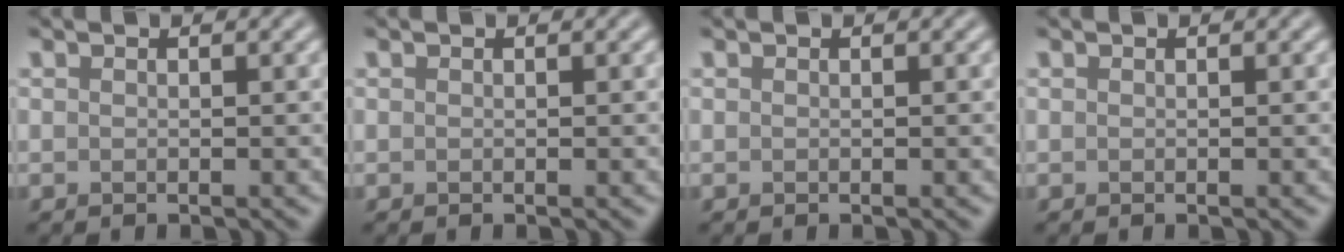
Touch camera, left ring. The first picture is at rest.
{"total": 0.0}
{"total": 0.0}
{"total": 0.0}